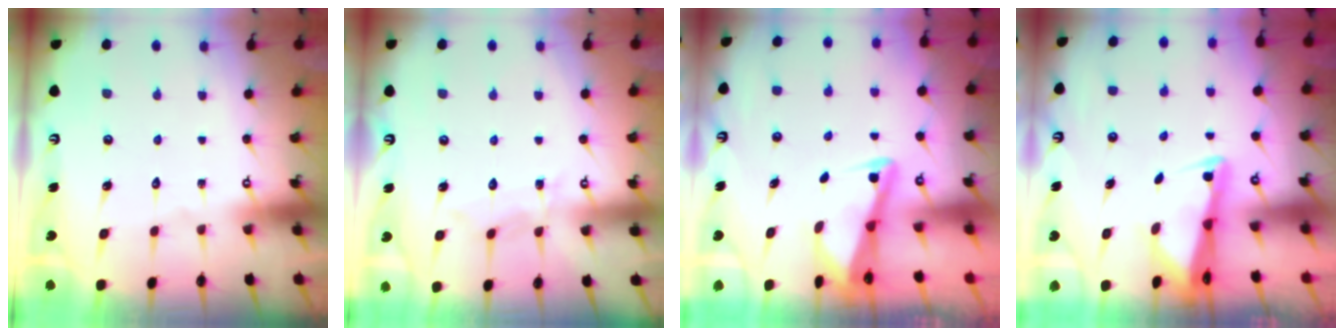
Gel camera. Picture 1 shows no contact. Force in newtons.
{"total": 6.4, "press": 6.4, "slide": 0.1}
{"total": 3.0, "press": 3.0, "slide": 0.4}
{"total": 2.4, "press": 2.3, "slide": 0.5}